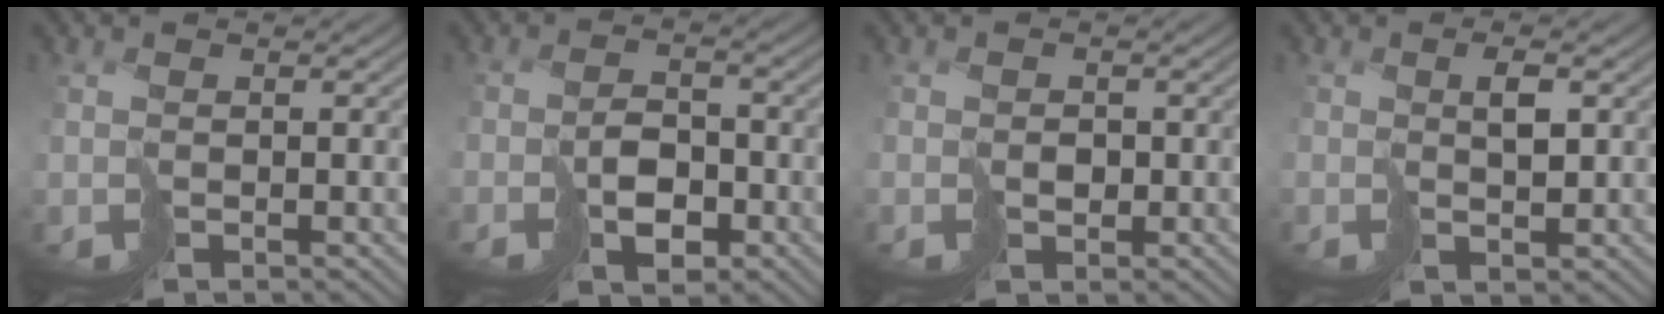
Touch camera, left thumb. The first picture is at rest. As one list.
[{"total": 2.9, "force": [-1.2, 2.0, 1.7], "torque": [-0.015, 0.006, -0.022]}, {"total": 0.9, "force": [0.1, 0.9, -0.1], "torque": [0.013, 0.002, 0.006]}, {"total": 1.7, "force": [1.4, -0.1, 0.8], "torque": [-0.010, 0.010, 0.033]}]